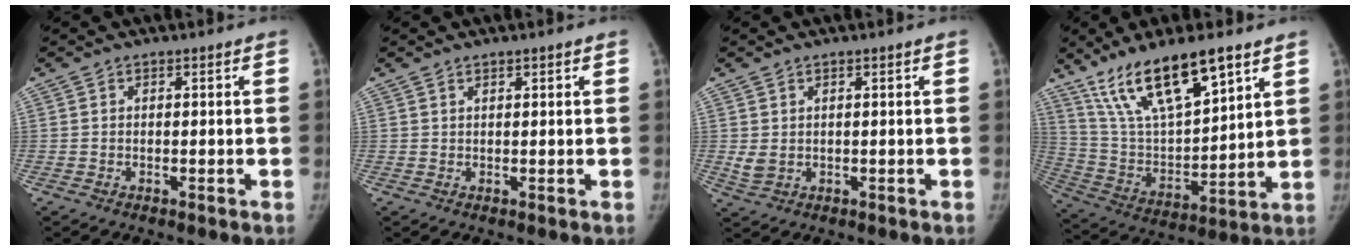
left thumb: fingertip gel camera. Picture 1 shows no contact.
{"total": 1.0, "force": [0.7, 0.3, 0.5], "torque": [-0.005, -0.002, 0.010]}
{"total": 2.5, "force": [0.4, 1.8, 1.7], "torque": [-0.031, -0.004, 0.014]}
{"total": 19.6, "force": [12.6, 6.4, 13.6], "torque": [-0.219, -0.051, 0.247]}